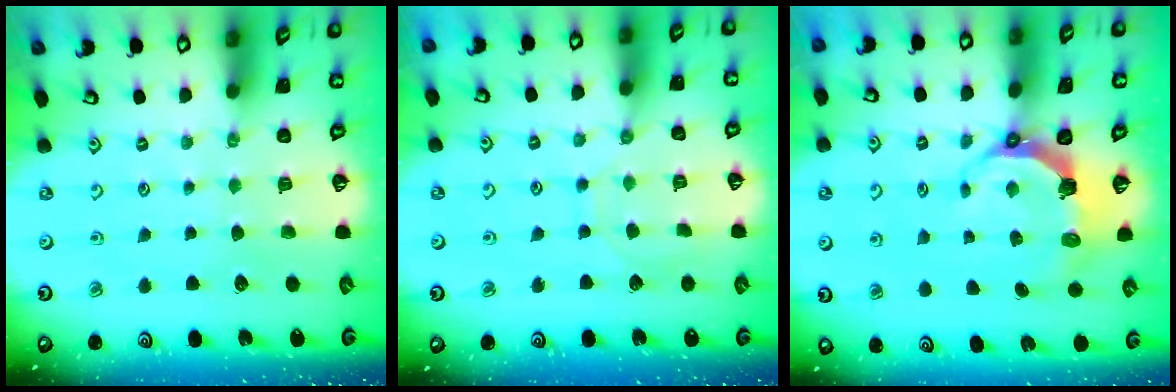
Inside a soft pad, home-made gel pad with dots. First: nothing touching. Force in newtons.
{"total": 6.3, "press": 6.3, "slide": 0.5}
{"total": 7.7, "press": 5.9, "slide": 5.0}